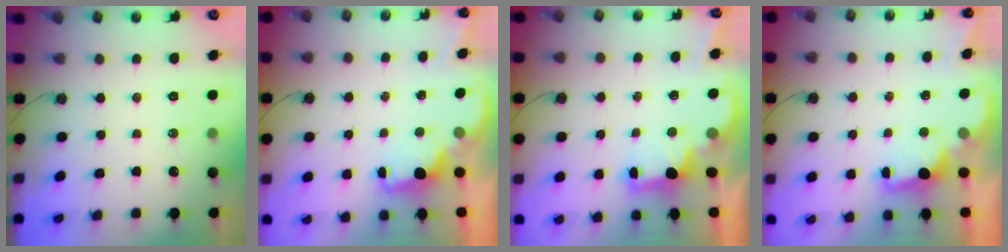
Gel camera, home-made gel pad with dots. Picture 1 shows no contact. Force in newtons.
{"total": 1.5, "press": 1.3, "slide": 0.7}
{"total": 2.2, "press": 2.1, "slide": 0.8}
{"total": 2.0, "press": 1.8, "slide": 0.8}